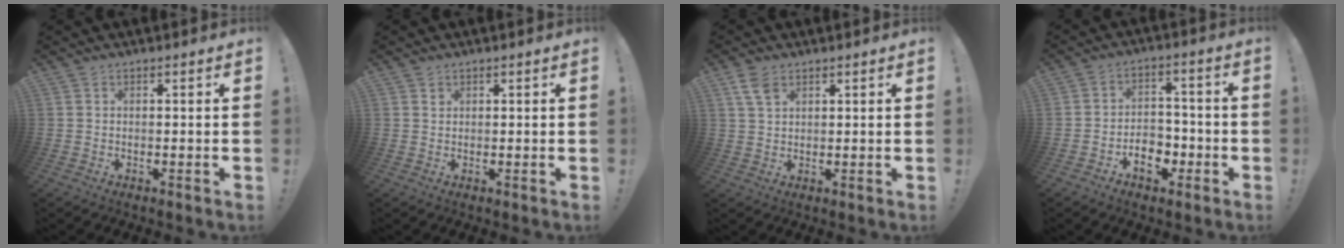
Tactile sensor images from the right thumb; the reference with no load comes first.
{"total": 0.9, "force": [0.6, 0.7, 0.0], "torque": [0.007, -0.003, 0.010]}
{"total": 5.0, "force": [2.8, 2.7, 3.1], "torque": [-0.048, -0.011, 0.054]}
{"total": 8.7, "force": [-4.0, 6.3, 4.5], "torque": [-0.065, 0.030, -0.063]}